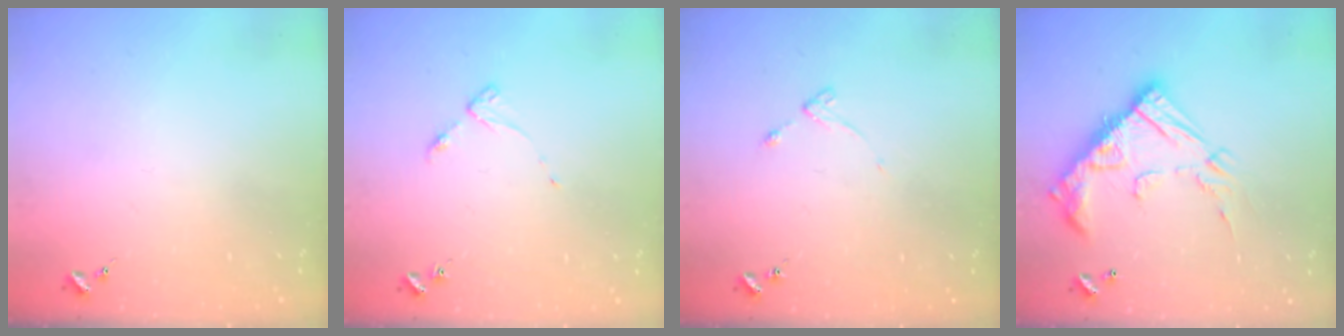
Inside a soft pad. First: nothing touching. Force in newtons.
{"total": 3.3, "press": 3.3, "slide": 0.4}
{"total": 4.7, "press": 4.6, "slide": 0.6}
{"total": 20.8, "press": 20.8, "slide": 0.6}